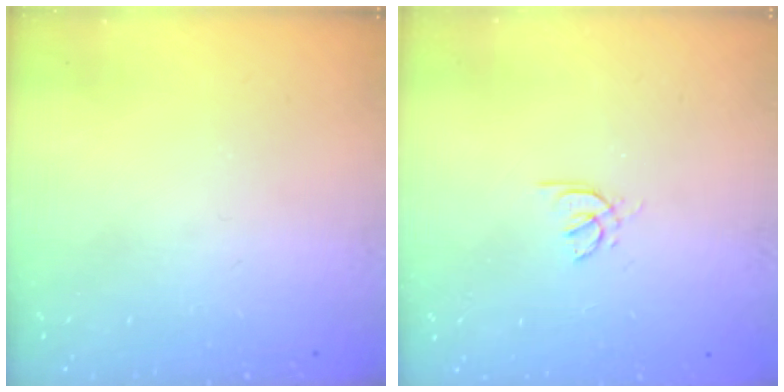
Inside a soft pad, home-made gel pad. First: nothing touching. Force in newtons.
{"total": 1.2, "press": 1.2, "slide": 0.4}